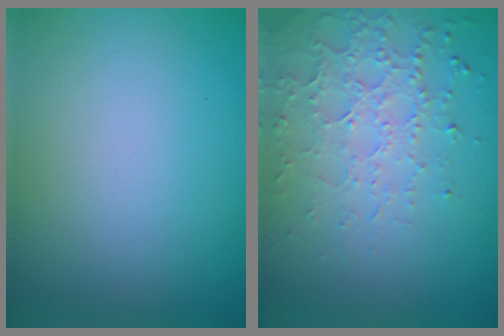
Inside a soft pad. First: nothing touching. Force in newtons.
{"total": 4.6, "press": 3.3, "slide": 3.2}